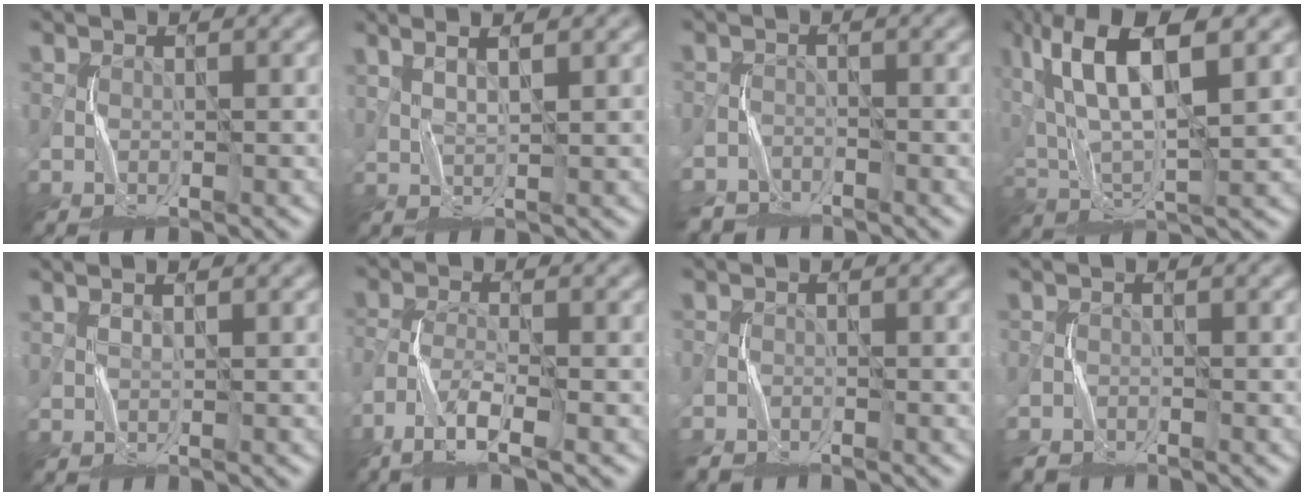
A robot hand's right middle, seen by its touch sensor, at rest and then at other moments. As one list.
[{"total": 2.9, "force": [2.2, 0.5, 1.9], "torque": [-0.019, 0.009, 0.018]}, {"total": 3.1, "force": [-3.0, 0.6, -0.5], "torque": [0.017, -0.013, -0.056]}, {"total": 11.1, "force": [5.0, 3.3, 9.3], "torque": [-0.191, 0.013, 0.099]}, {"total": 0.8, "force": [0.7, -0.4, 0.1], "torque": [0.000, -0.002, 0.014]}, {"total": 4.2, "force": [-2.6, 0.9, 3.2], "torque": [-0.069, -0.007, -0.057]}, {"total": 1.4, "force": [-1.4, 0.2, -0.2], "torque": [0.003, -0.007, -0.033]}, {"total": 1.6, "force": [-1.6, 0.4, -0.1], "torque": [0.004, -0.008, -0.036]}]